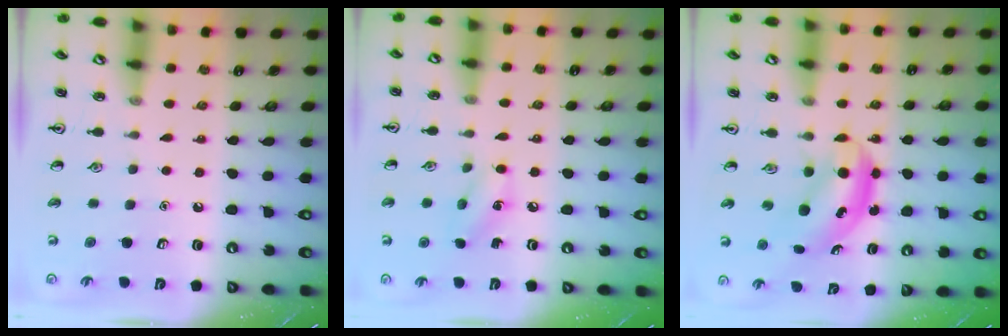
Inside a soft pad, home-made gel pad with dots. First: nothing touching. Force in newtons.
{"total": 5.6, "press": 5.5, "slide": 1.3}
{"total": 5.1, "press": 5.0, "slide": 0.7}